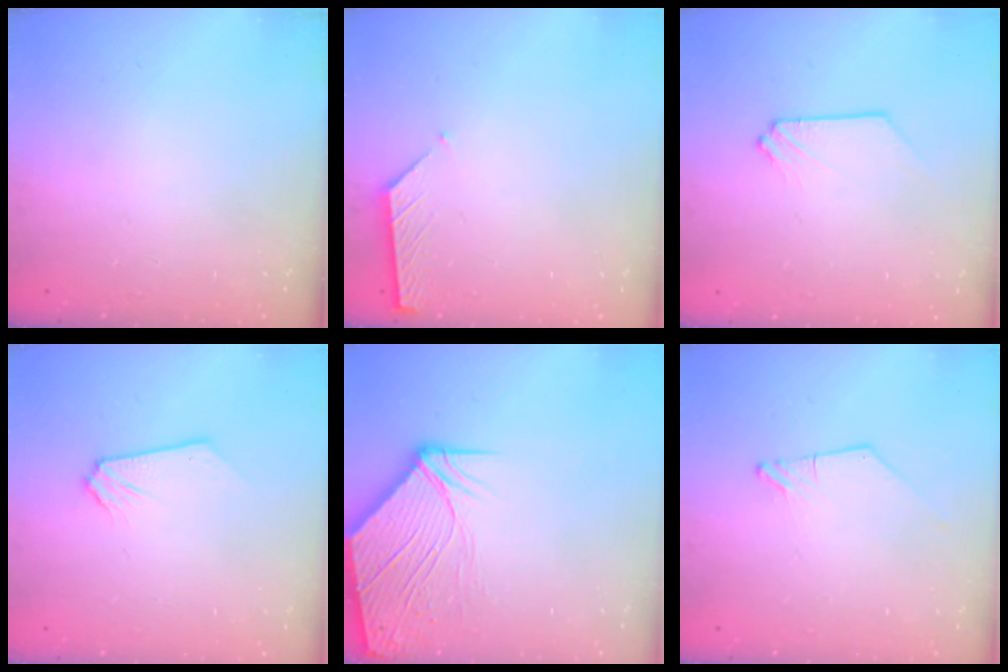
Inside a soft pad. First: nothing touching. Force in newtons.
{"total": 5.3, "press": 5.2, "slide": 0.8}
{"total": 0.0}
{"total": 0.0}
{"total": 11.1, "press": 10.9, "slide": 1.6}
{"total": 0.0}